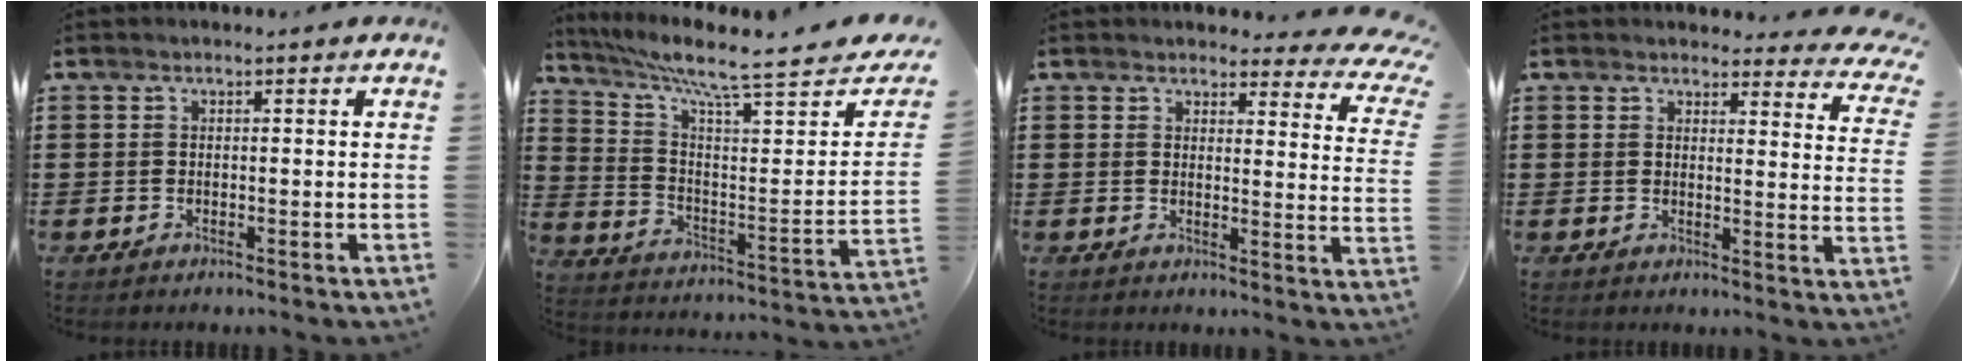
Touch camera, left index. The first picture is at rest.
{"total": 8.7, "force": [7.3, 0.3, 4.7], "torque": [-0.109, -0.065, 0.115]}
{"total": 3.8, "force": [3.5, 0.8, 1.4], "torque": [-0.028, -0.018, 0.059]}
{"total": 3.8, "force": [3.5, 0.6, 1.2], "torque": [-0.022, -0.018, 0.061]}